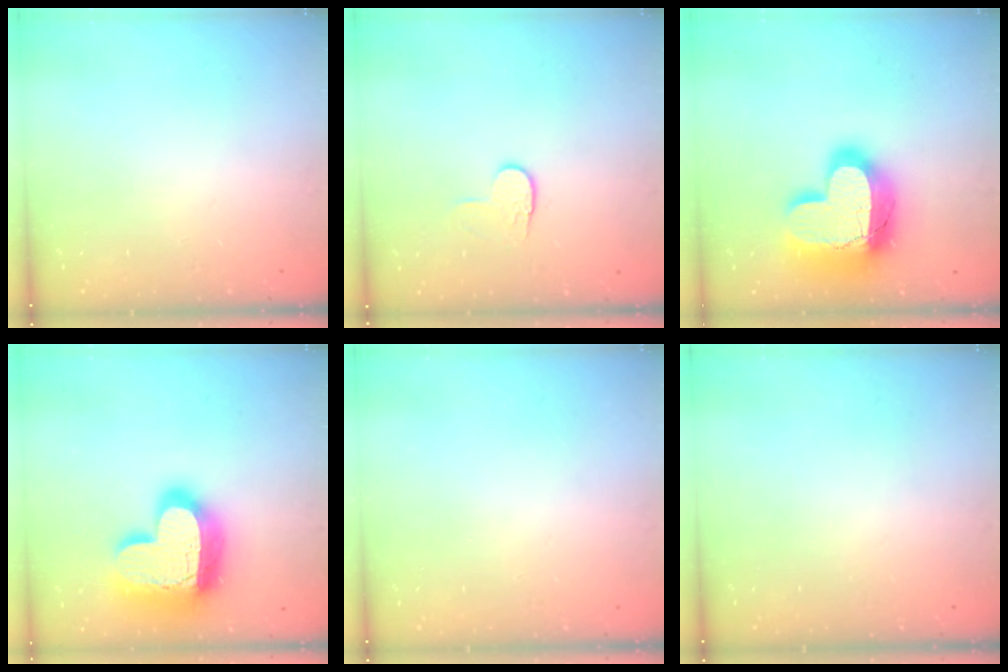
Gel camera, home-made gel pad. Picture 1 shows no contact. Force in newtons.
{"total": 5.3, "press": 5.3, "slide": 0.5}
{"total": 21.0, "press": 20.9, "slide": 1.5}
{"total": 23.6, "press": 23.5, "slide": 2.0}
{"total": 0.5, "press": 0.5, "slide": 0.1}
{"total": 0.0}